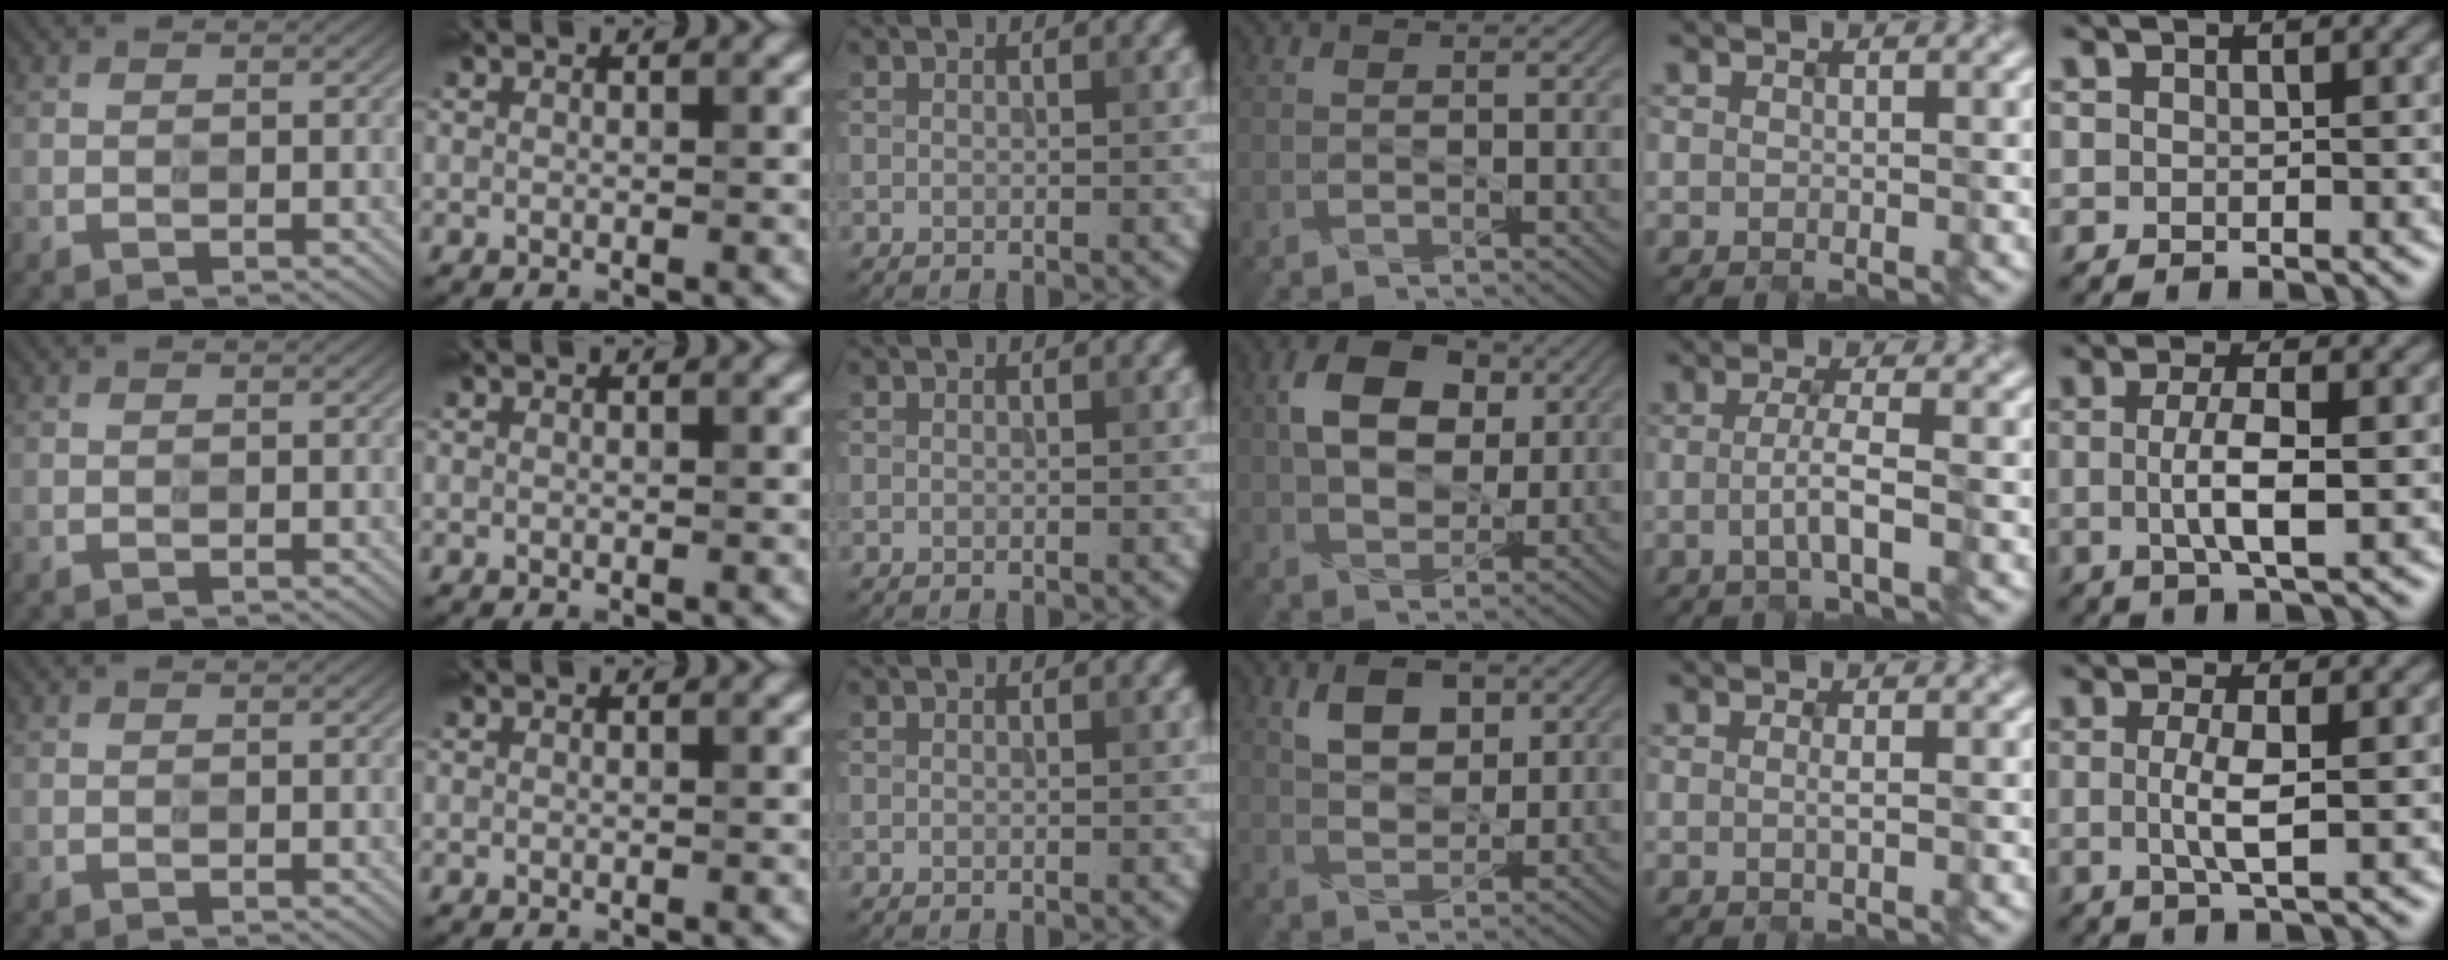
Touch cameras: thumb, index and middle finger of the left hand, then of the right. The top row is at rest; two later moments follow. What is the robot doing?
{"motion": "extract", "object": "file holder"}